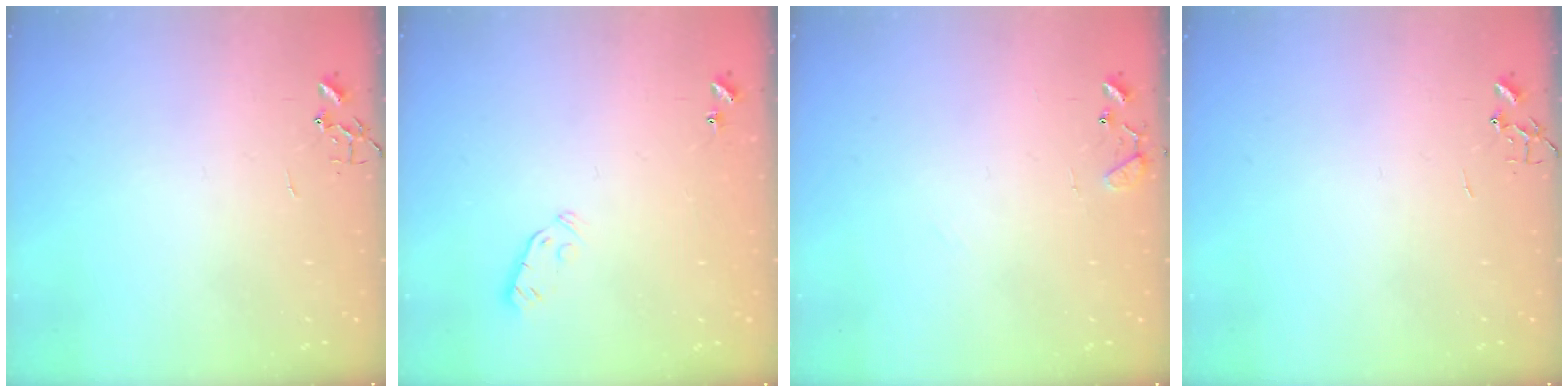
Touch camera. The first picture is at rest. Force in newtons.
{"total": 3.3, "press": 3.1, "slide": 1.0}
{"total": 8.4, "press": 8.4, "slide": 0.7}
{"total": 0.0}